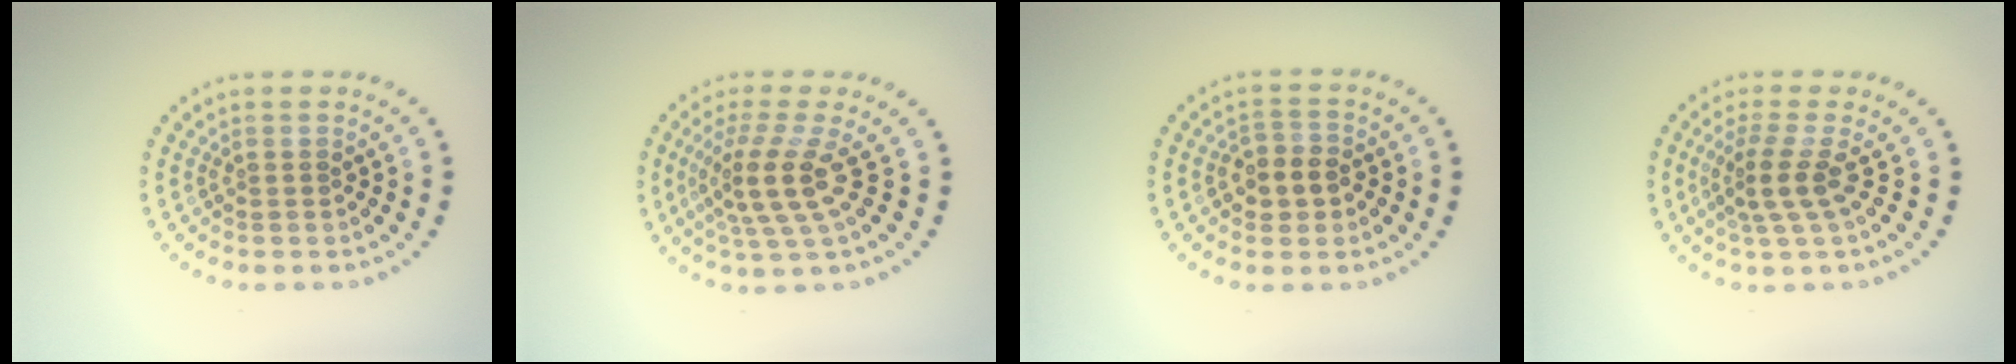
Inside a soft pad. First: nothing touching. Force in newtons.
{"total": 4.0, "press": 2.7, "slide": 2.9}
{"total": 2.8, "press": 2.7, "slide": 0.7}
{"total": 2.9, "press": 2.0, "slide": 2.0}